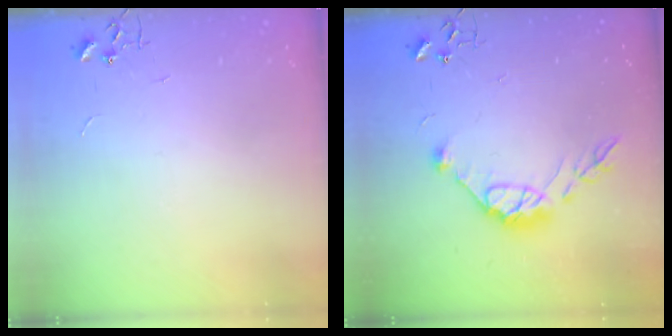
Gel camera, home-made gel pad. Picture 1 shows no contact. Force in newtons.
{"total": 11.6, "press": 11.6, "slide": 0.9}